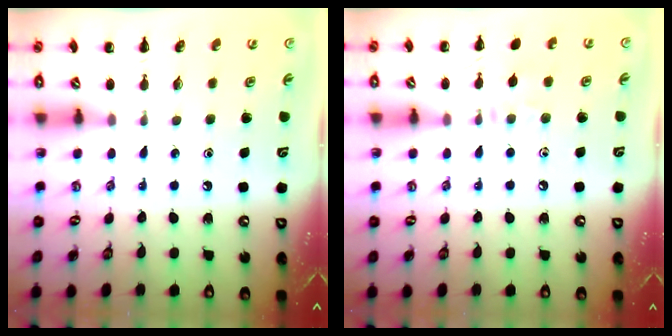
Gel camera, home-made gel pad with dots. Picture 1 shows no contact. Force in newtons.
{"total": 8.3, "press": 8.1, "slide": 1.5}